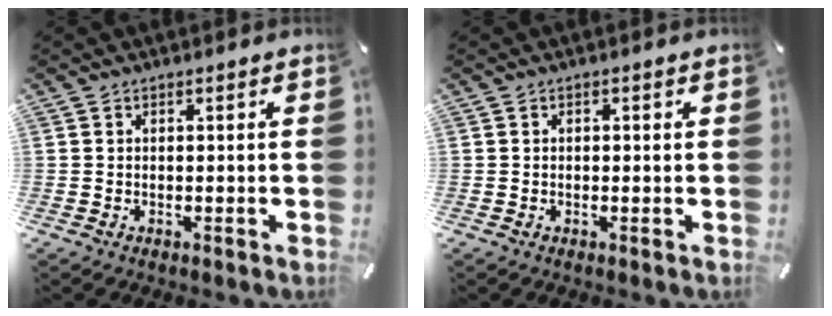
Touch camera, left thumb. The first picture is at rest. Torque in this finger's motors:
{"motor_torque": [-0.27, -0.08, 0.00, 0.00, 0.00]}